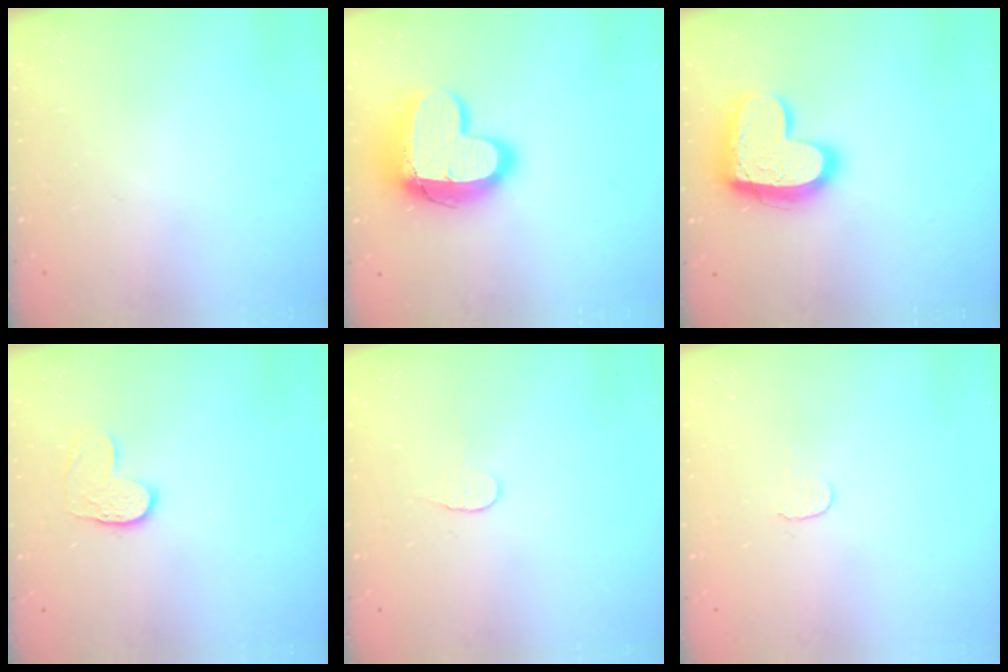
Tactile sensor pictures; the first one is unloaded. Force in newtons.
{"total": 17.2, "press": 17.1, "slide": 1.5}
{"total": 17.5, "press": 17.4, "slide": 1.3}
{"total": 7.6, "press": 7.6, "slide": 0.4}
{"total": 3.9, "press": 3.9, "slide": 0.4}
{"total": 3.9, "press": 3.9, "slide": 0.3}